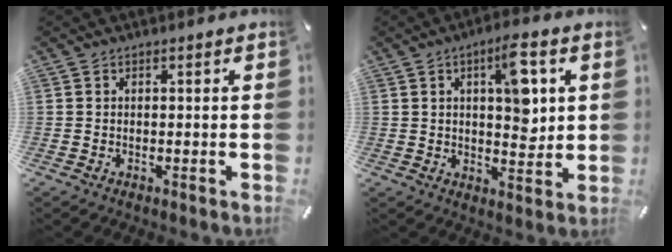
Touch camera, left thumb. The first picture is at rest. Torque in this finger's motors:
{"motor_torque": [0.06, 0.38, -0.01, -0.34, 0.26]}